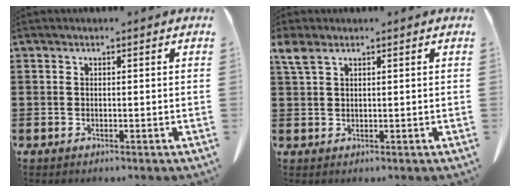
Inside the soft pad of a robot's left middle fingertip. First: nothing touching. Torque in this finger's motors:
{"motor_torque": [2.12, 0.02, 0.08, 0.09]}